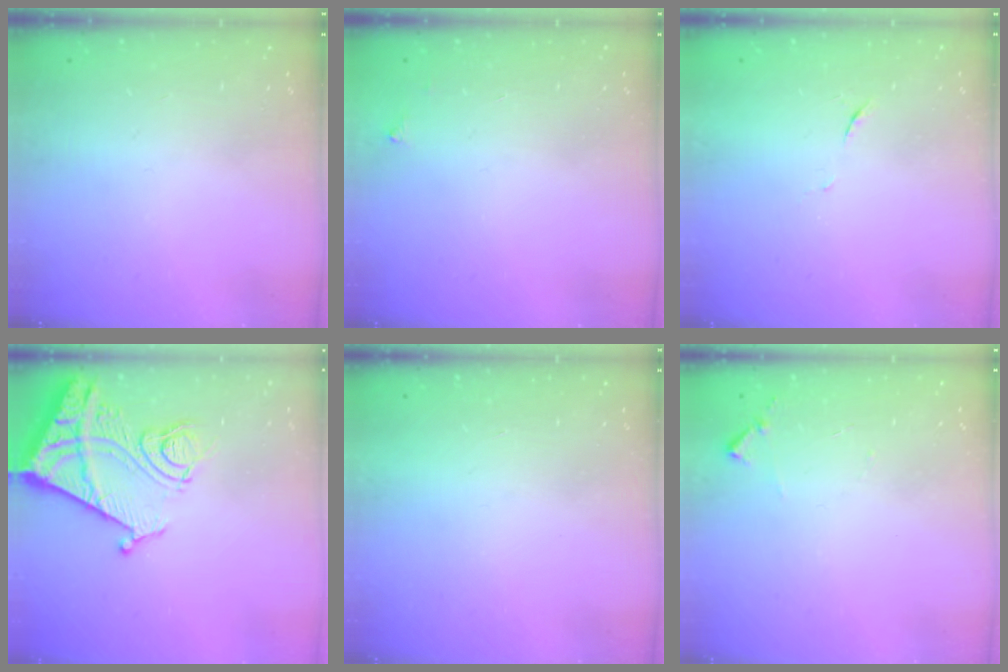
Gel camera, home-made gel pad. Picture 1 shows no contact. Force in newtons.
{"total": 2.5, "press": 2.5, "slide": 0.4}
{"total": 4.3, "press": 4.1, "slide": 1.2}
{"total": 14.7, "press": 14.6, "slide": 1.7}
{"total": 1.5, "press": 1.5, "slide": 0.1}
{"total": 6.8, "press": 6.8, "slide": 0.6}